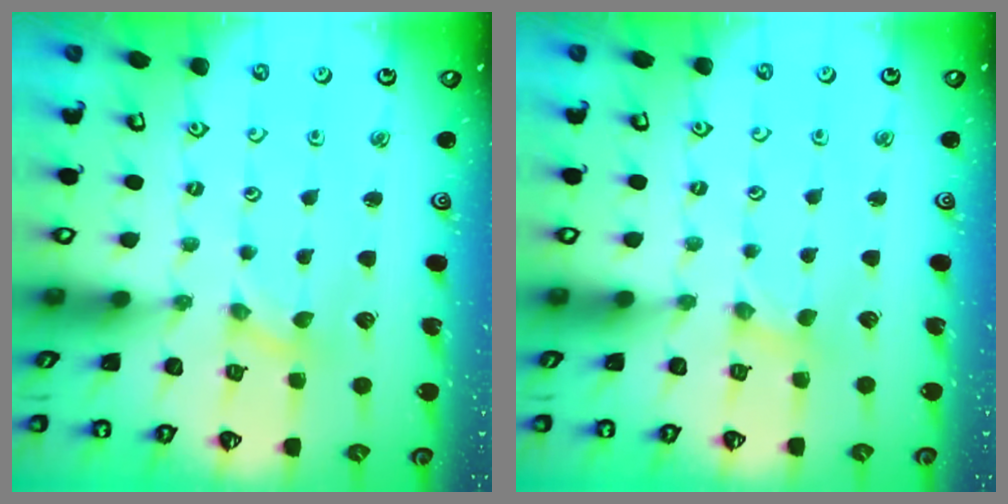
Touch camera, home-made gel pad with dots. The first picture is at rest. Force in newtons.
{"total": 0.6, "press": 0.6, "slide": 0.2}